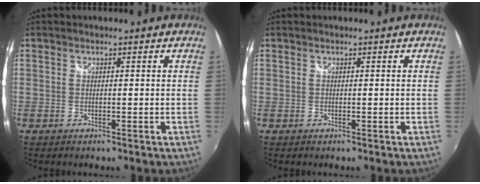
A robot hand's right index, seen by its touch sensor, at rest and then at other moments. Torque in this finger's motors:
{"motor_torque": [-0.14, 0.17, 0.00, 0.00]}